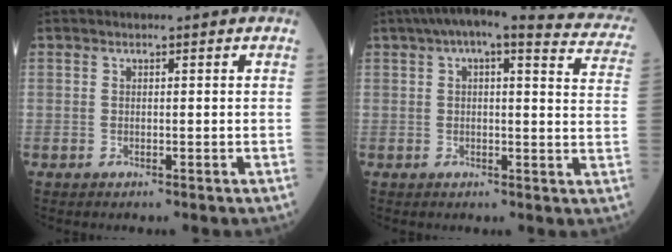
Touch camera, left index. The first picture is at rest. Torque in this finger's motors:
{"motor_torque": [1.04, -1.10, 0.25, 0.06]}